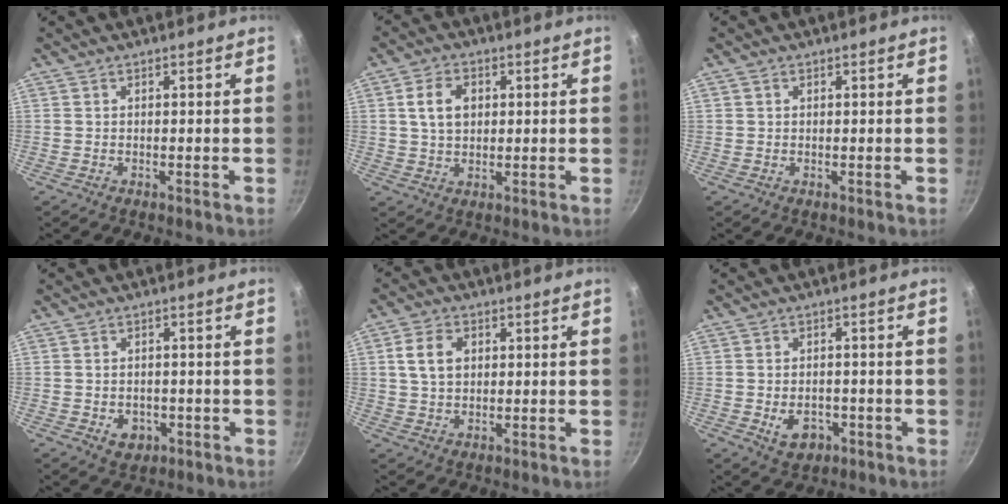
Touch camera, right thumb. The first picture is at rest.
{"total": 6.6, "force": [1.4, 4.7, 4.4], "torque": [-0.063, 0.004, 0.024]}
{"total": 0.9, "force": [0.3, 0.7, 0.3], "torque": [-0.005, 0.004, 0.005]}
{"total": 4.2, "force": [-1.3, 3.3, 2.3], "torque": [-0.023, 0.008, -0.008]}
{"total": 6.3, "force": [1.5, 4.6, 4.2], "torque": [-0.062, 0.005, 0.024]}
{"total": 5.6, "force": [-1.8, 4.0, 3.4], "torque": [-0.037, 0.011, -0.019]}